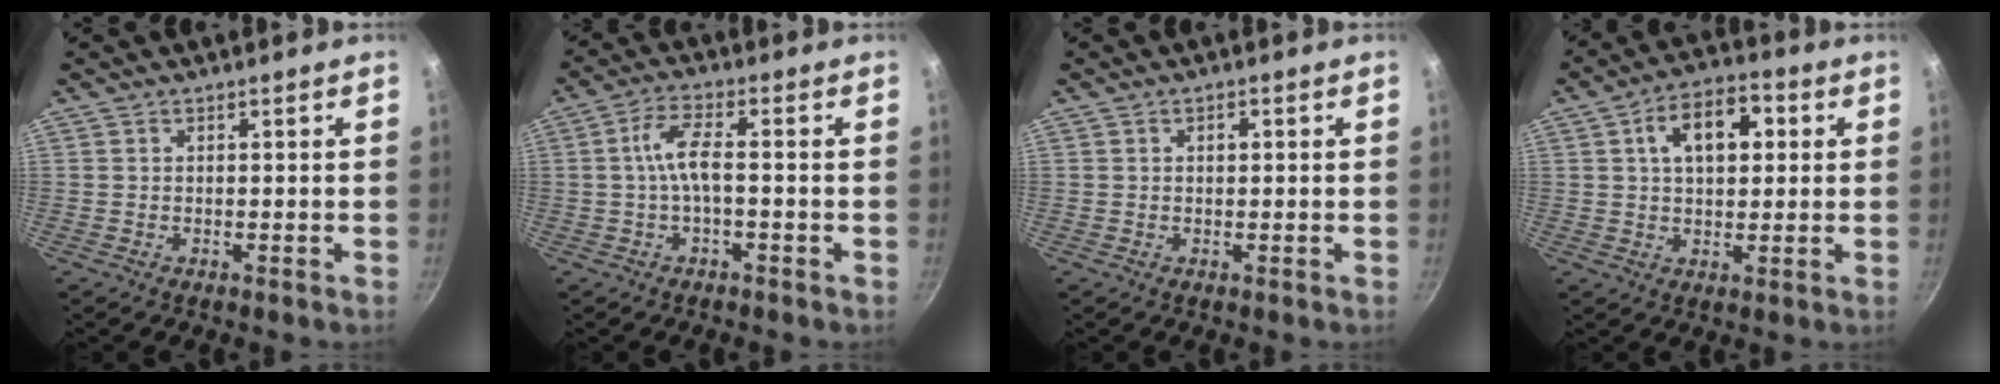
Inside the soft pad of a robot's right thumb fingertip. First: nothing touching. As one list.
[{"total": 5.6, "force": [-0.9, 1.6, 5.3], "torque": [-0.117, 0.019, -0.023]}, {"total": 1.3, "force": [0.3, 0.8, 1.0], "torque": [-0.015, 0.004, 0.004]}, {"total": 11.1, "force": [2.7, 6.7, 8.4], "torque": [-0.103, 0.014, 0.033]}]